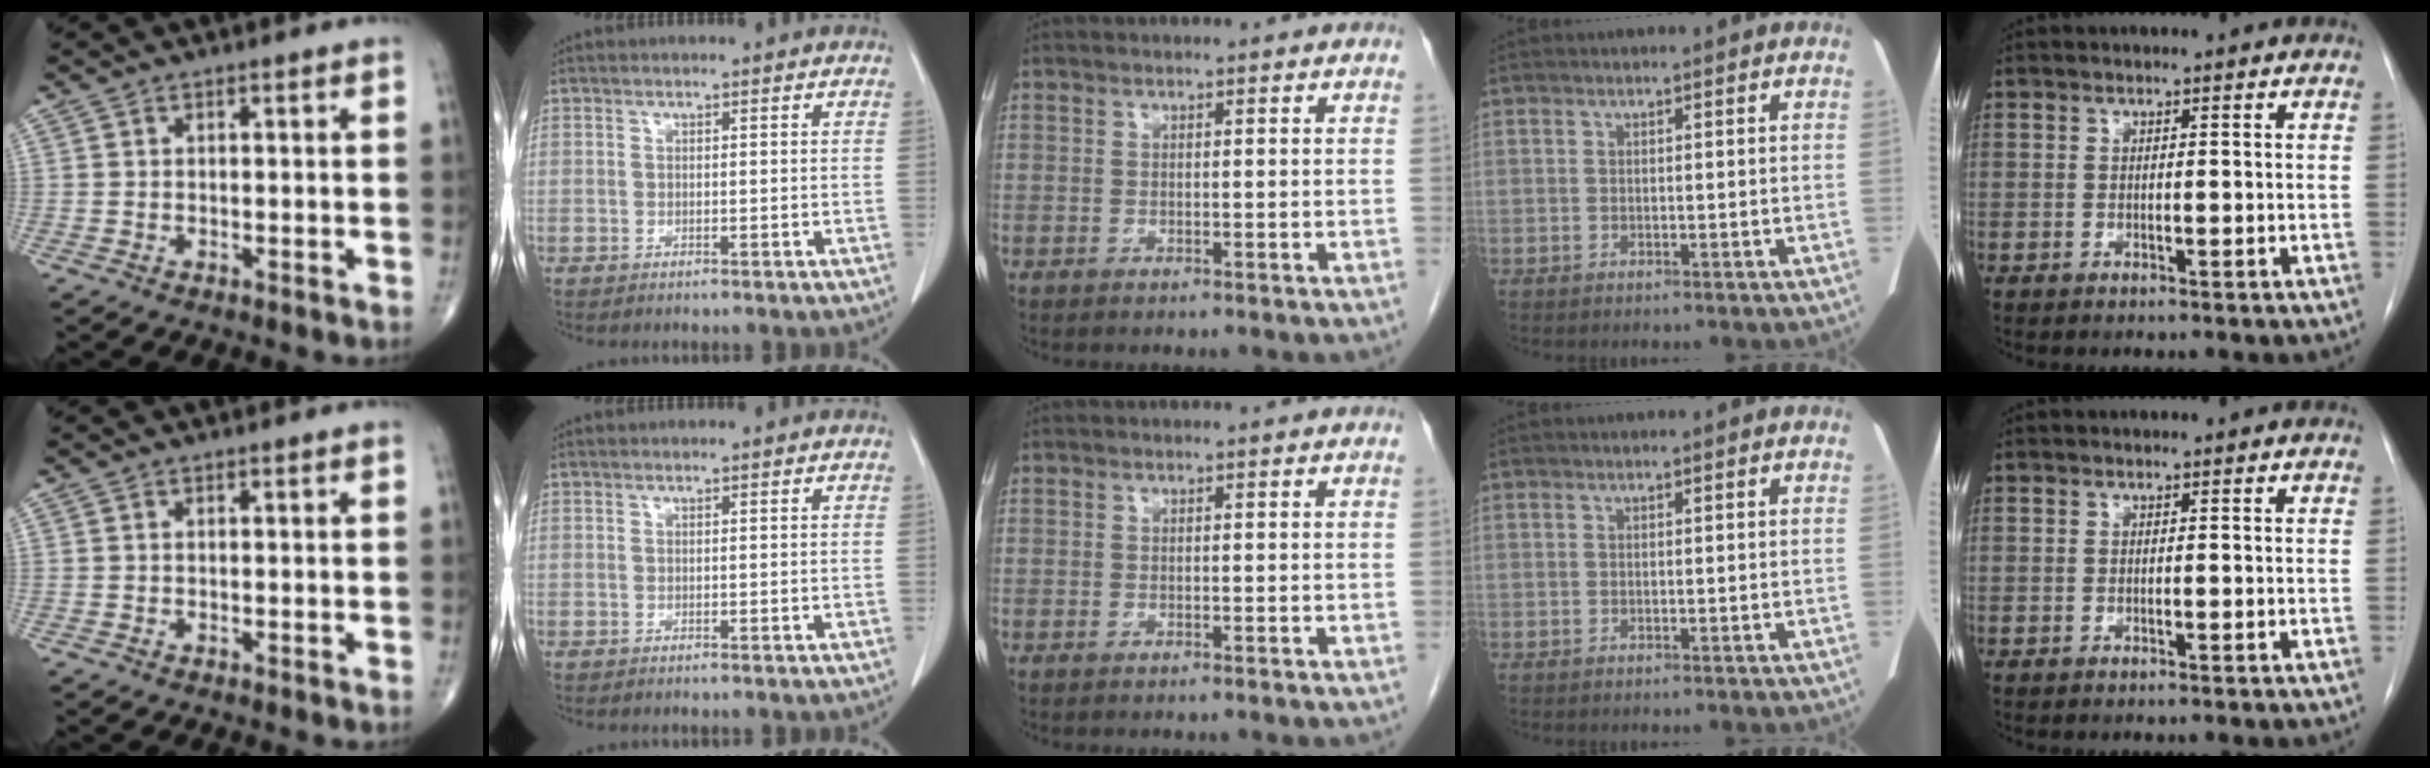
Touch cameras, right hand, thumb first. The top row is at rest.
{}